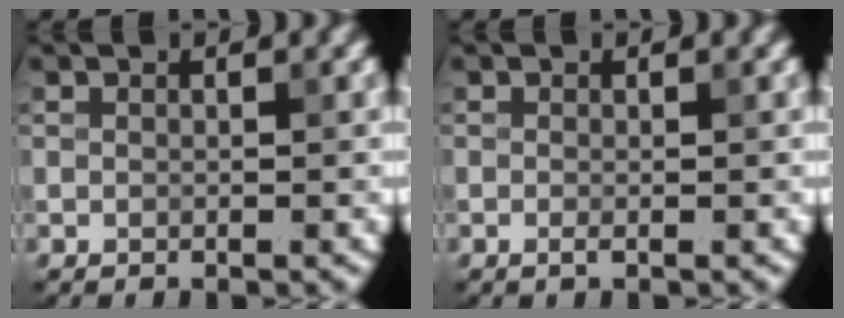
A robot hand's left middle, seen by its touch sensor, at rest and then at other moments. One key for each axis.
{"total": 0.5, "fx": -0.2, "fy": 0.1, "fz": 0.5, "tx": -0.011, "ty": -0.004, "tz": -0.002}